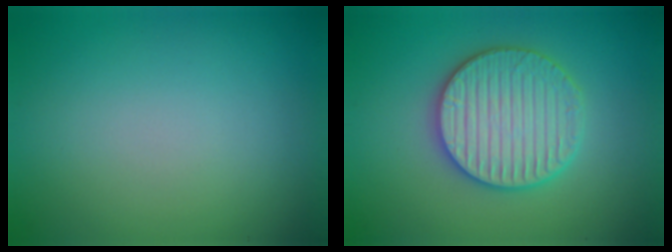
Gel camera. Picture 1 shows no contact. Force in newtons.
{"total": 5.9, "press": 5.8, "slide": 1.1}